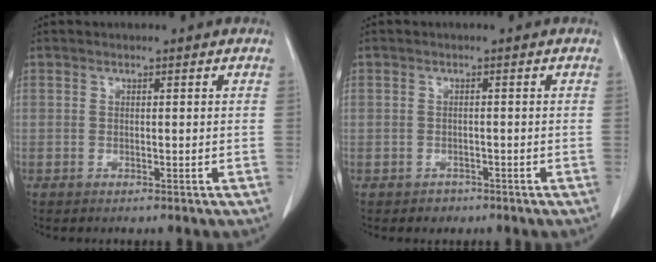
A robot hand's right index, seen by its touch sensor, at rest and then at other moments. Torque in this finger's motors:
{"motor_torque": [-0.80, -0.44, -0.51, -0.16]}